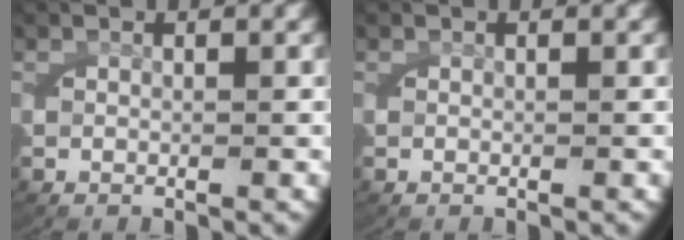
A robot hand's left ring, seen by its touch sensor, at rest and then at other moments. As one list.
[{"total": 0.0}]